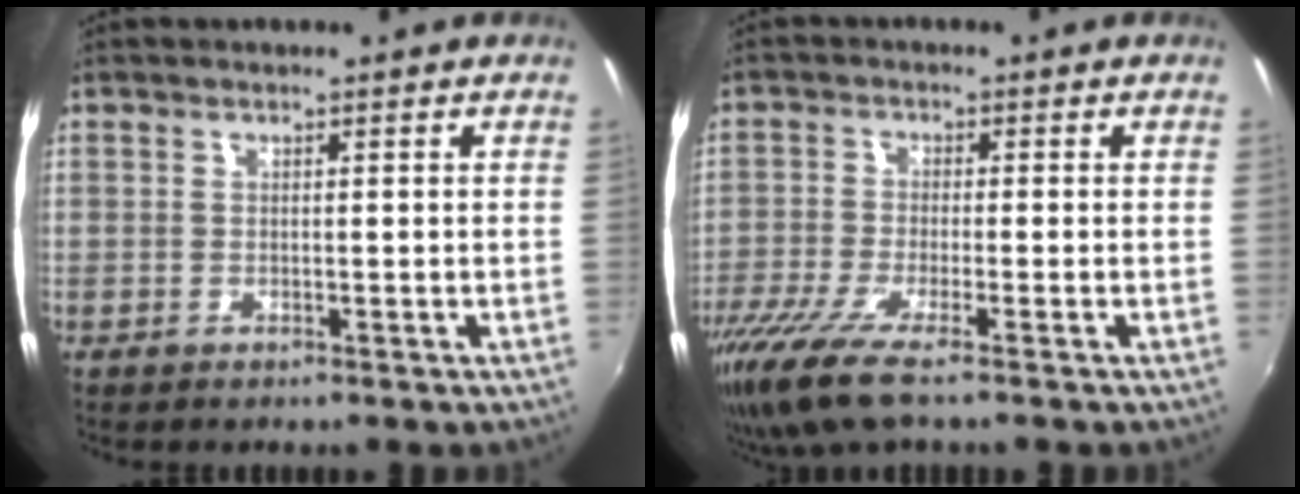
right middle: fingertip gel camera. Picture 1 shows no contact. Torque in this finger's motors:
{"motor_torque": [1.17, -0.97, 0.38, 0.18]}